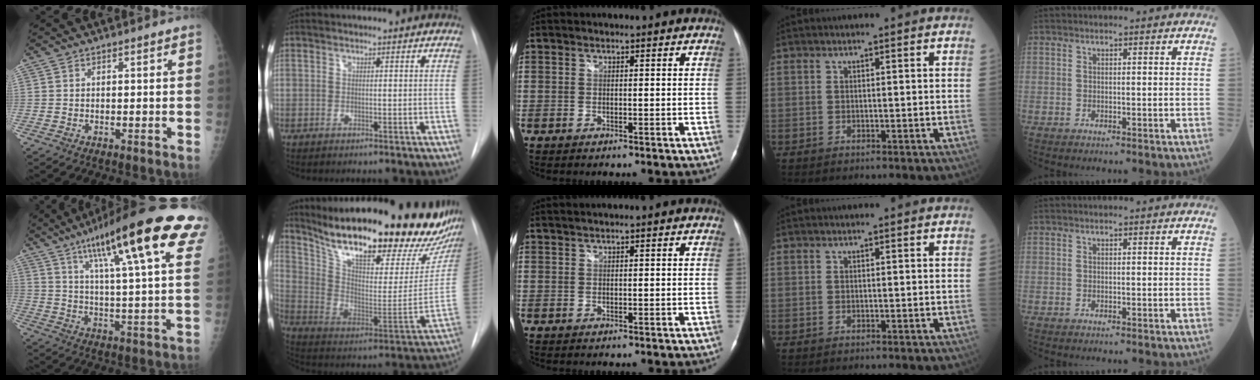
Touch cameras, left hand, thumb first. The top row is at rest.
{"thumb": {"total": 27.7, "force": [15.1, 4.8, 22.7], "torque": [-0.326, -0.018, 0.217]}, "index": {"total": 31.3, "force": [25.3, 6.6, 17.2], "torque": [-0.284, -0.071, 0.355]}, "middle": {"total": 1.1, "force": [0.9, -0.1, 0.6], "torque": [-0.015, 0.014, 0.022]}}